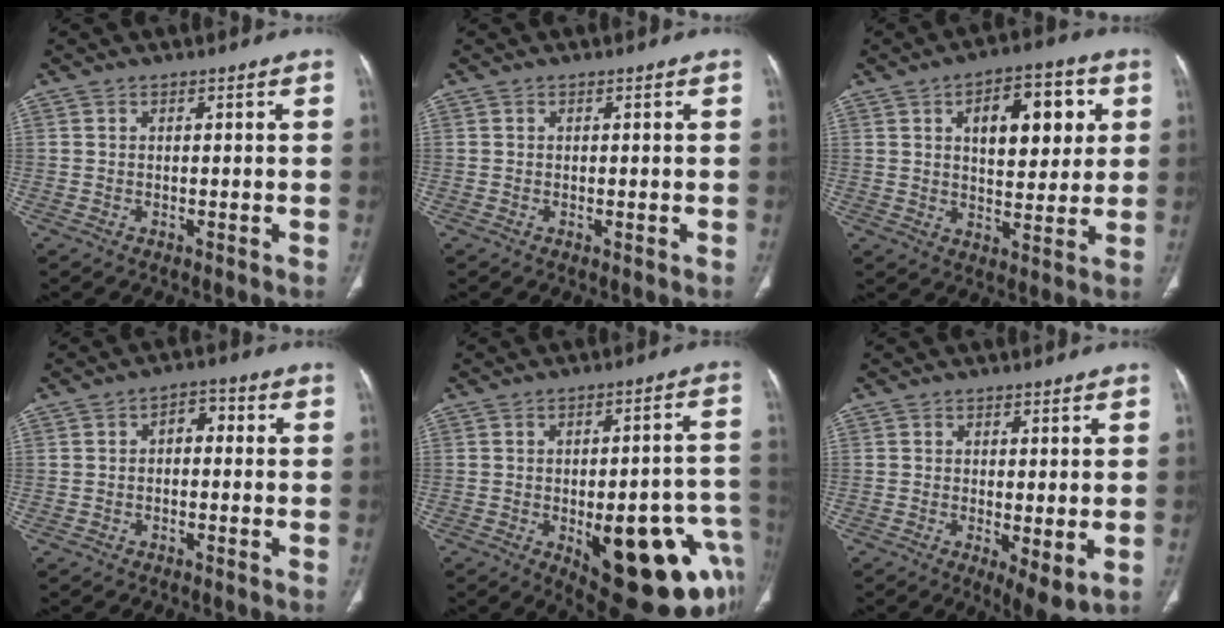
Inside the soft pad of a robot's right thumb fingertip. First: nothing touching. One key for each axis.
{"total": 0.0}
{"total": 13.7, "fx": 4.2, "fy": 7.0, "fz": 11.0, "tx": -0.118, "ty": -0.002, "tz": 0.063}
{"total": 3.7, "fx": 0.1, "fy": 2.4, "fz": 2.8, "tx": -0.027, "ty": 0.016, "tz": -0.009}
{"total": 24.8, "fx": -9.0, "fy": 10.0, "fz": 20.9, "tx": -0.181, "ty": 0.027, "tz": -0.097}
{"total": 5.8, "fx": -1.0, "fy": 1.9, "fz": 5.4, "tx": -0.087, "ty": -0.024, "tz": -0.015}